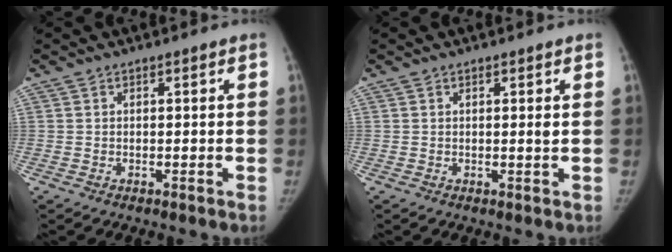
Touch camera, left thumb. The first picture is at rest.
{"total": 1.0, "force": [0.2, 0.0, 0.9], "torque": [-0.015, 0.000, 0.002]}